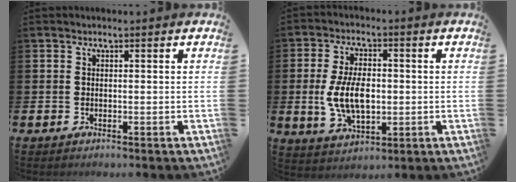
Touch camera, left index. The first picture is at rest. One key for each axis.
{"total": 7.7, "fx": -0.2, "fy": 4.5, "fz": 6.3, "tx": -0.131, "ty": 0.004, "tz": -0.007}